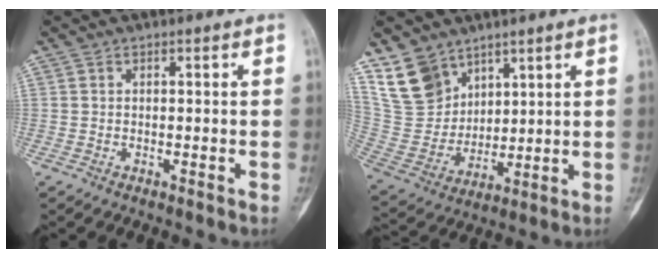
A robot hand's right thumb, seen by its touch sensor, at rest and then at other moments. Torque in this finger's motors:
{"motor_torque": [-0.36, 0.37, 0.01, 0.16, 0.00]}